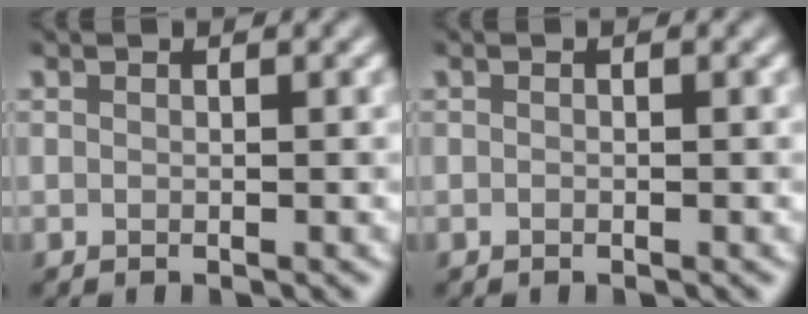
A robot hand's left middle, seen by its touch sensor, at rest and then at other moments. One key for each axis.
{"total": 0.0}